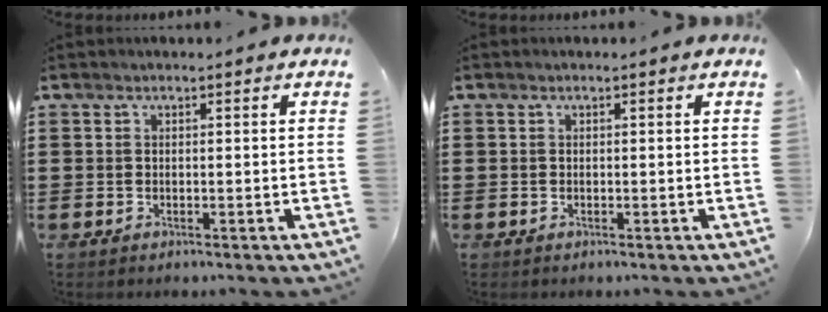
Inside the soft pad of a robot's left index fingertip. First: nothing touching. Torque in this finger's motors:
{"motor_torque": [-1.31, 0.83, -0.66, -0.21]}